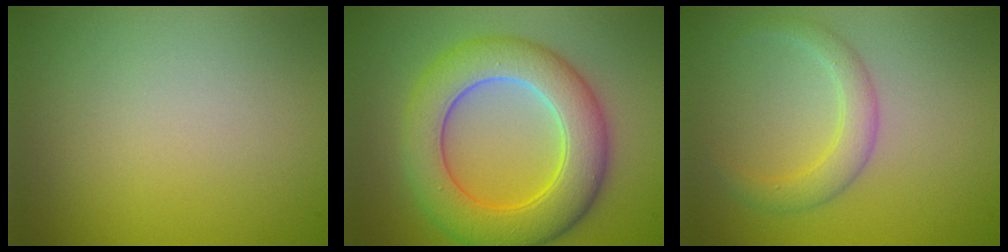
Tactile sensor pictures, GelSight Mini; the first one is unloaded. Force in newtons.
{"total": 8.5, "press": 8.4, "slide": 0.6}
{"total": 2.6, "press": 2.6, "slide": 0.2}